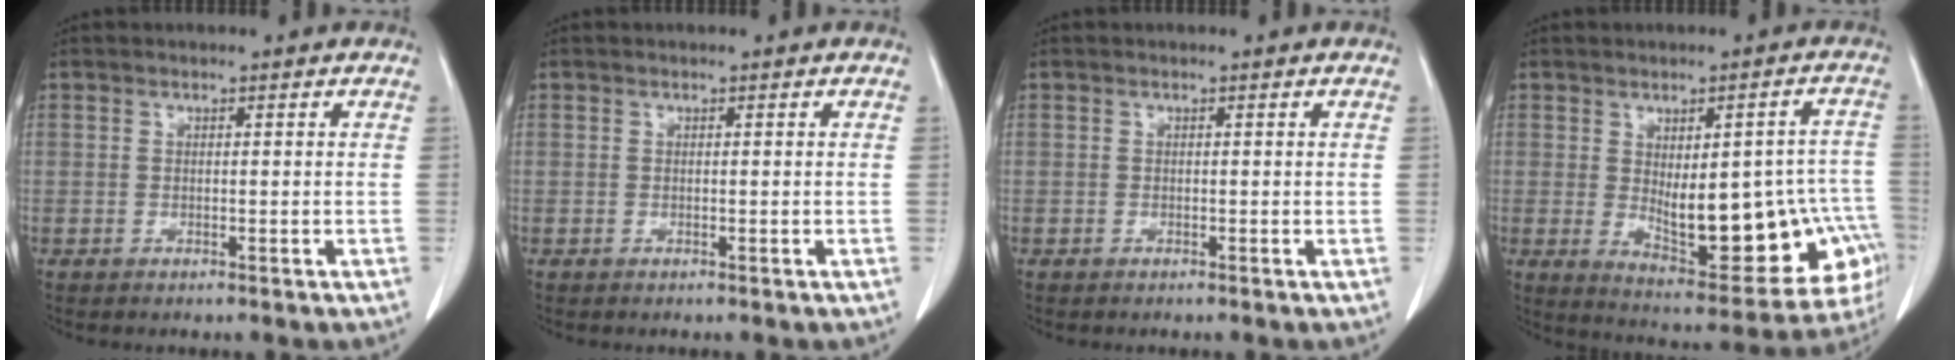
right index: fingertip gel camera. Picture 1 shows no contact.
{"total": 0.0}
{"total": 0.0}
{"total": 19.2, "force": [-3.3, 7.3, 17.5], "torque": [-0.162, 0.022, -0.011]}